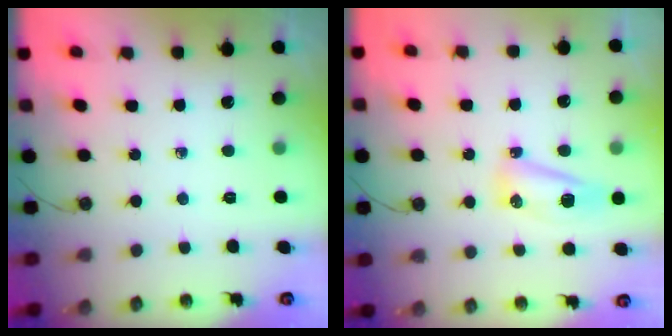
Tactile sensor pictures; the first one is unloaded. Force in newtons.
{"total": 13.5, "press": 9.4, "slide": 9.7}